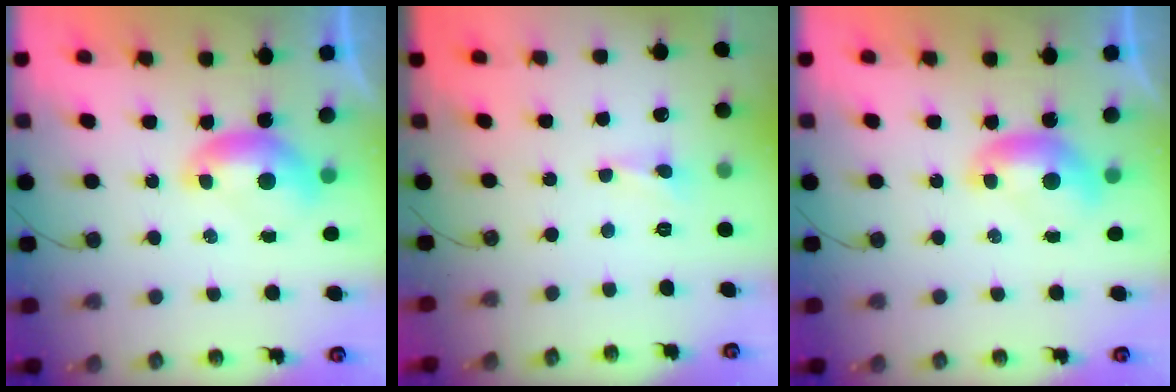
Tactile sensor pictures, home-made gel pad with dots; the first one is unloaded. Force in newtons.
{"total": 0.9, "press": 0.8, "slide": 0.2}
{"total": 0.0}